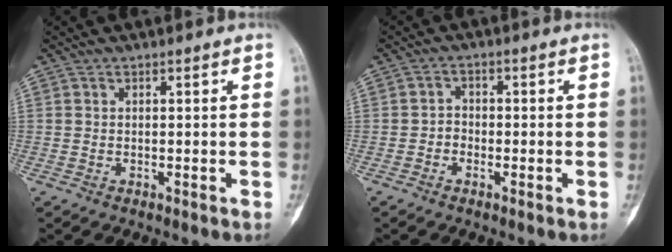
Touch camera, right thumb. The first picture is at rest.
{"total": 2.2, "force": [-0.9, 1.8, 0.9], "torque": [-0.002, 0.009, -0.024]}